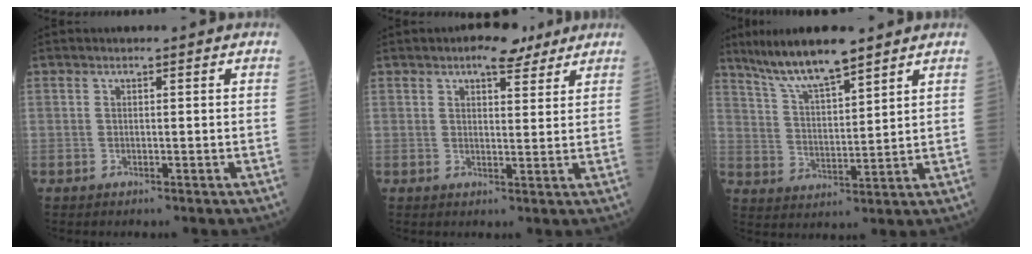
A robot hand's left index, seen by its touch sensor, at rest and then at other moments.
{"total": 5.0, "force": [3.7, 1.9, 2.7], "torque": [-0.041, 0.012, 0.055]}
{"total": 9.9, "force": [8.2, 1.0, 5.5], "torque": [-0.110, 0.009, 0.155]}